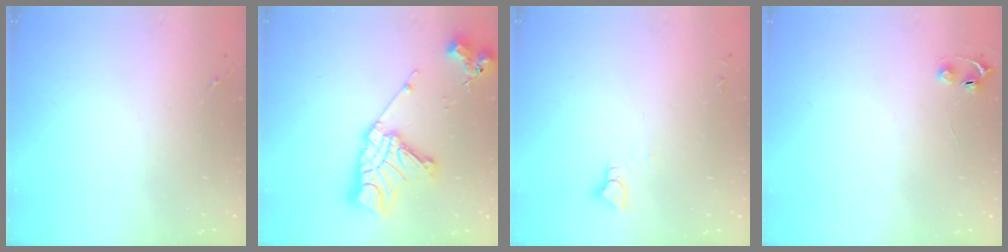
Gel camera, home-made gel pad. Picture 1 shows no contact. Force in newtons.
{"total": 19.3, "press": 19.2, "slide": 1.8}
{"total": 3.3, "press": 3.3, "slide": 0.2}
{"total": 4.0, "press": 4.0, "slide": 0.5}